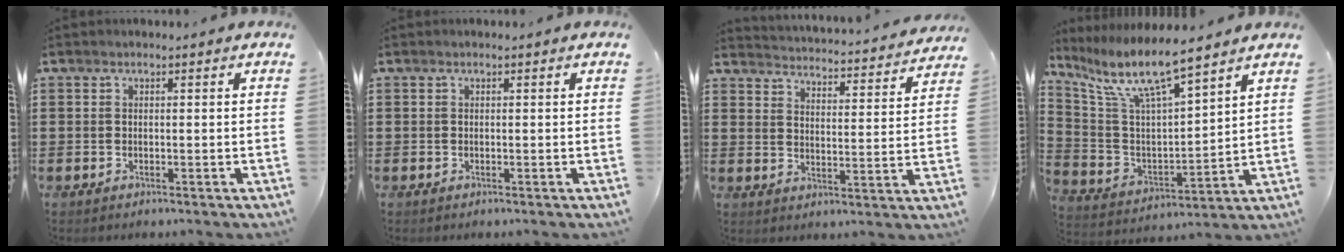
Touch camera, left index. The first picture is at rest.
{"total": 0.0}
{"total": 3.1, "force": [3.1, -0.5, -0.1], "torque": [-0.021, -0.036, 0.045]}
{"total": 8.6, "force": [6.8, 1.2, 5.1], "torque": [-0.128, -0.041, 0.112]}